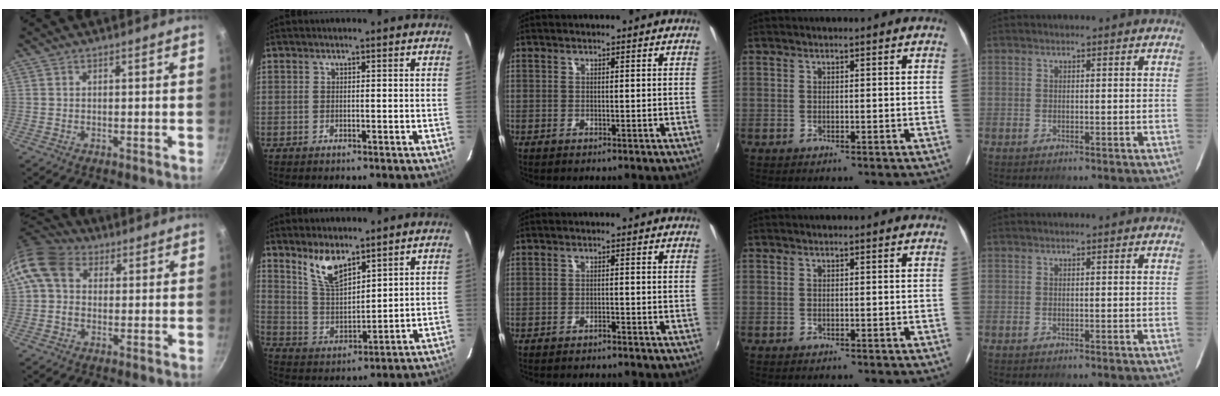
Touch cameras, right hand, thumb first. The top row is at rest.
{"thumb": {"total": 11.0, "force": [2.7, 8.7, 6.2], "torque": [-0.115, 0.014, 0.035]}, "index": {"total": 8.4, "force": [6.0, 2.9, 5.1], "torque": [-0.095, -0.002, 0.128]}, "middle": {"total": 2.1, "force": [-1.9, 0.4, 0.6], "torque": [-0.021, -0.002, -0.031]}}